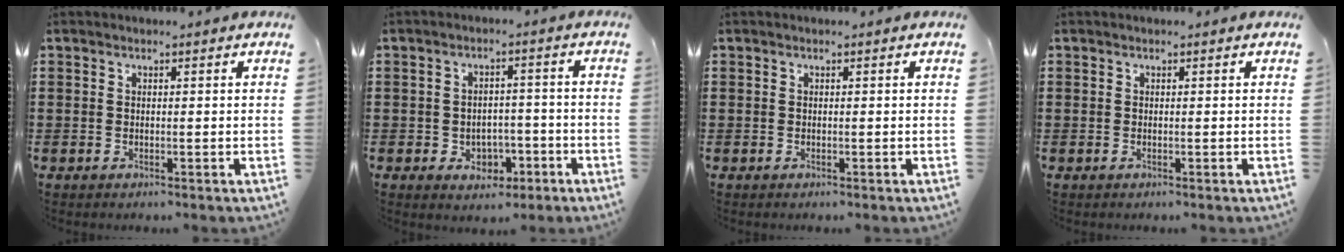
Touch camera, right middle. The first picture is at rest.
{"total": 3.4, "force": [-1.7, 2.5, 1.6], "torque": [-0.036, 0.007, -0.037]}
{"total": 0.0}
{"total": 0.0}